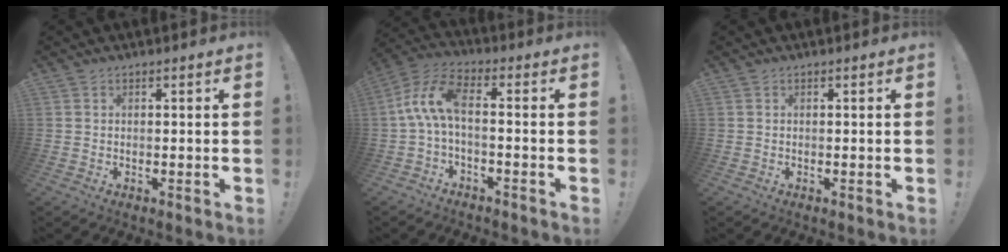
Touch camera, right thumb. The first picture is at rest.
{"total": 9.6, "force": [-0.3, 3.8, 8.8], "torque": [-0.187, 0.005, -0.006]}
{"total": 0.0}